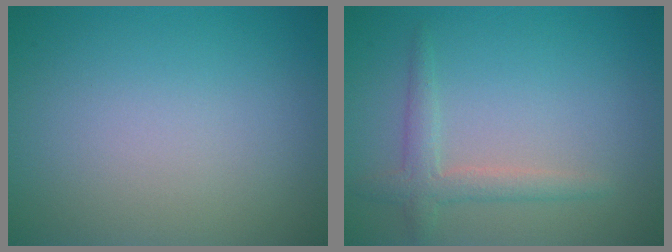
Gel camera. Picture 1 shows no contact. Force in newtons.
{"total": 2.3, "press": 2.2, "slide": 0.1}